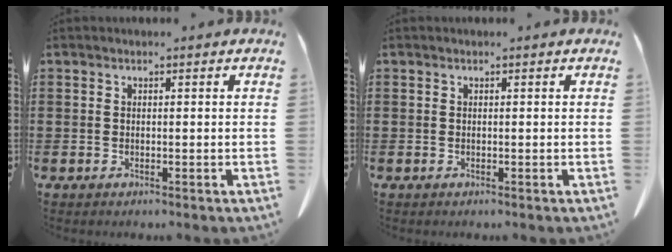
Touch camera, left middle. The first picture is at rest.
{"total": 0.0}